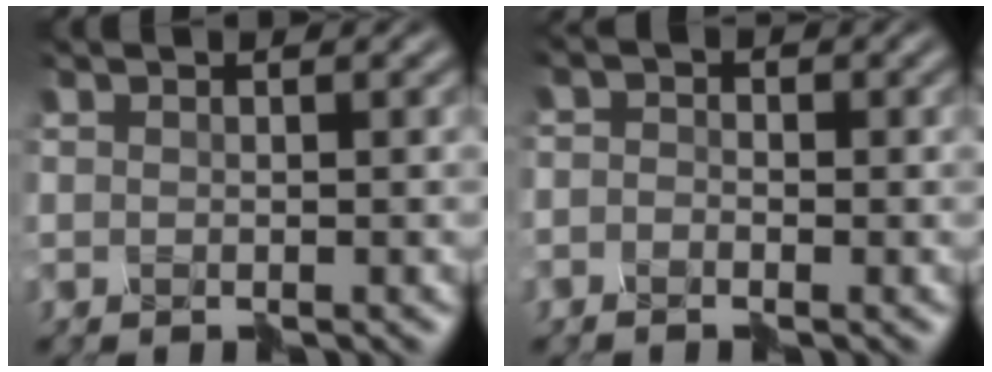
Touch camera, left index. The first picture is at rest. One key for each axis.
{"total": 2.0, "fx": -1.6, "fy": 1.2, "fz": -0.2, "tx": 0.016, "ty": 0.013, "tz": -0.036}